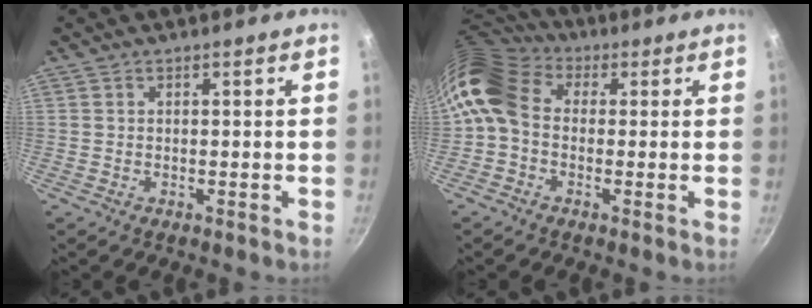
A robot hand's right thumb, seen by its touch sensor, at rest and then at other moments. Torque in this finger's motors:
{"motor_torque": [1.73, 1.64, 0.93, -0.73, 0.39]}